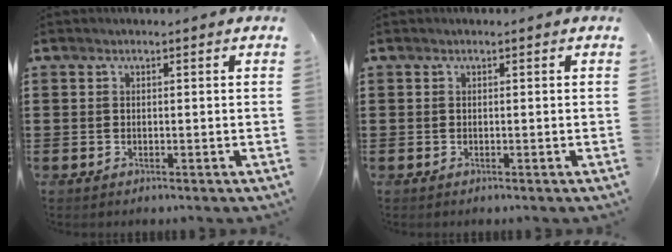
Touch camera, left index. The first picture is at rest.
{"total": 0.0}